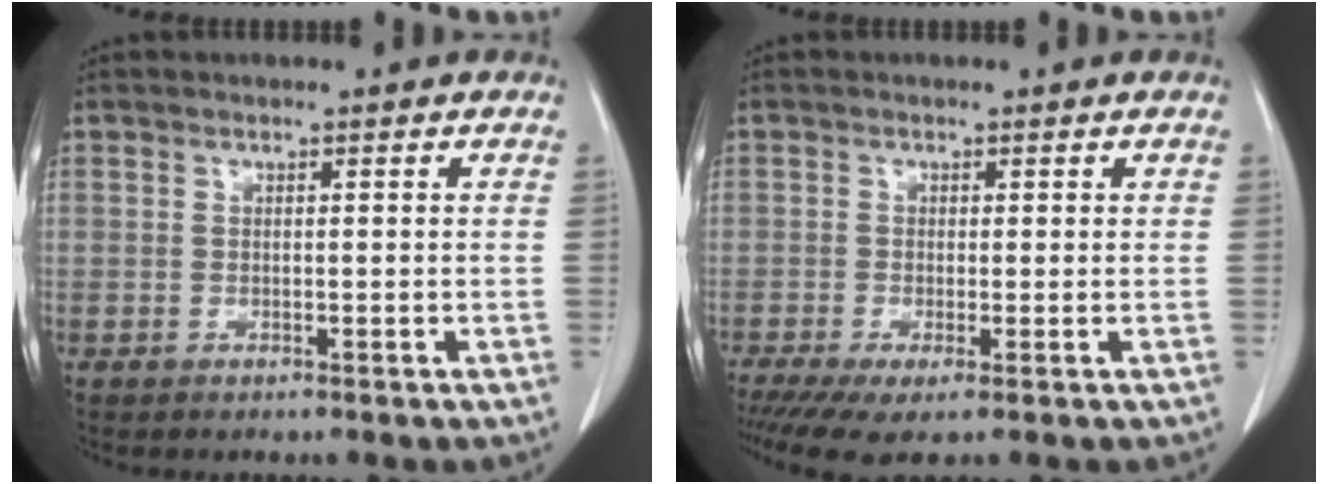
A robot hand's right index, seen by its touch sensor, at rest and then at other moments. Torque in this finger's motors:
{"motor_torque": [1.15, -0.99, 0.37, 0.10]}